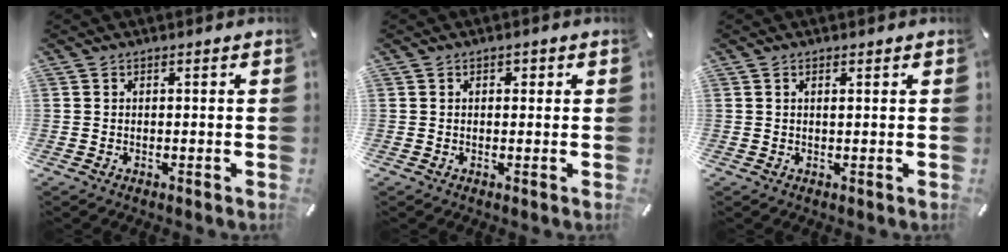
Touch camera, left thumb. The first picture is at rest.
{"total": 1.1, "force": [0.2, 0.9, 0.6], "torque": [-0.013, 0.008, 0.002]}
{"total": 0.7, "force": [0.4, 0.1, 0.5], "torque": [-0.010, 0.000, 0.007]}